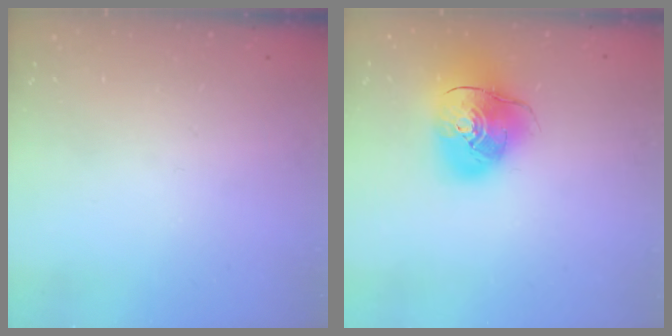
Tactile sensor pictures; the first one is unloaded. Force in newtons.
{"total": 14.0, "press": 13.8, "slide": 2.4}